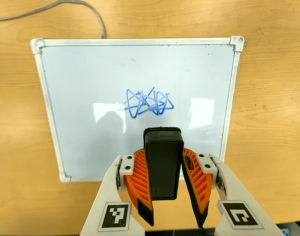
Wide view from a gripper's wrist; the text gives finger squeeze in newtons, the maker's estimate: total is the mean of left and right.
{"total": 9.0, "left": 7.8, "right": 10.2}